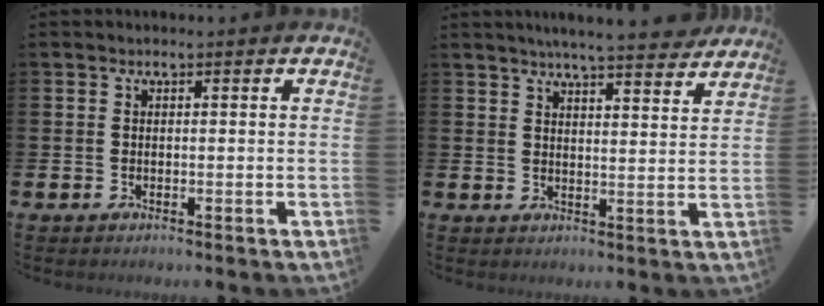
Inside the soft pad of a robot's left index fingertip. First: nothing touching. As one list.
[{"total": 6.1, "force": [5.9, -0.3, 1.7], "torque": [-0.039, -0.032, 0.102]}]